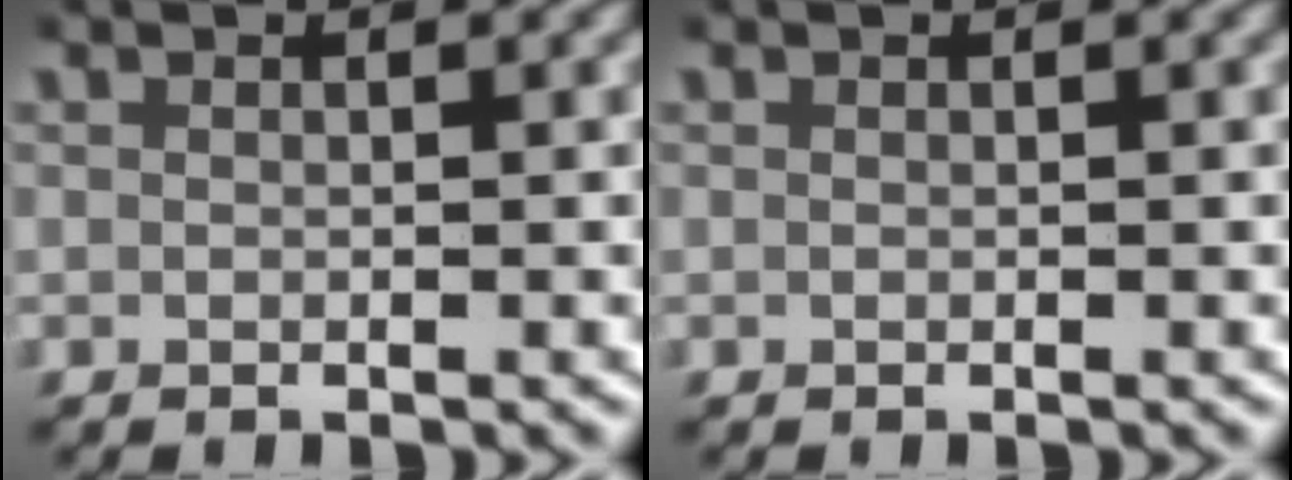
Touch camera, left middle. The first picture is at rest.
{"total": 0.0}